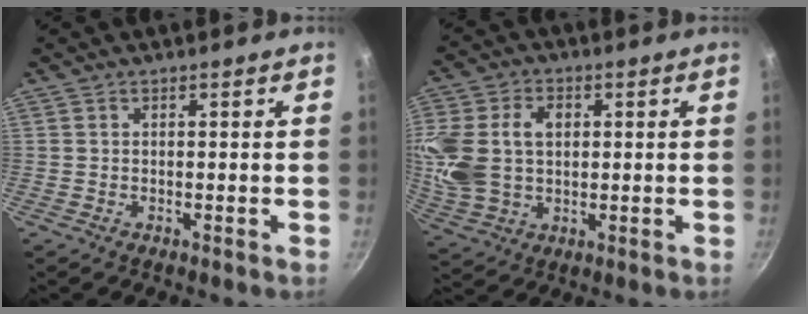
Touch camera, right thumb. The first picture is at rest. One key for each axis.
{"total": 15.5, "fx": 2.3, "fy": 11.2, "fz": 10.5, "tx": -0.222, "ty": 0.010, "tz": 0.048}